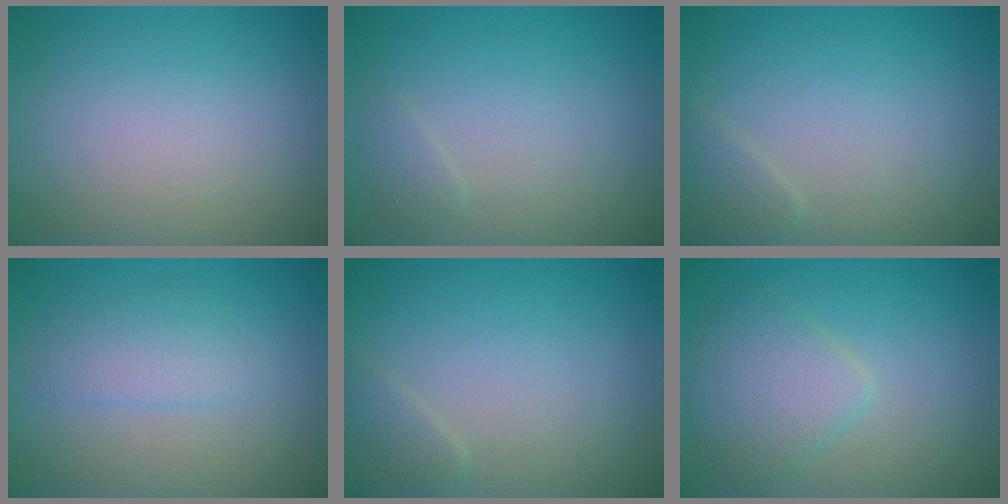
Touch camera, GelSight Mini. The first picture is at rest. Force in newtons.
{"total": 0.9, "press": 0.9, "slide": 0.0}
{"total": 1.2, "press": 1.2, "slide": 0.0}
{"total": 2.4, "press": 2.4, "slide": 0.0}
{"total": 1.2, "press": 1.2, "slide": 0.0}
{"total": 3.7, "press": 3.7, "slide": 0.1}